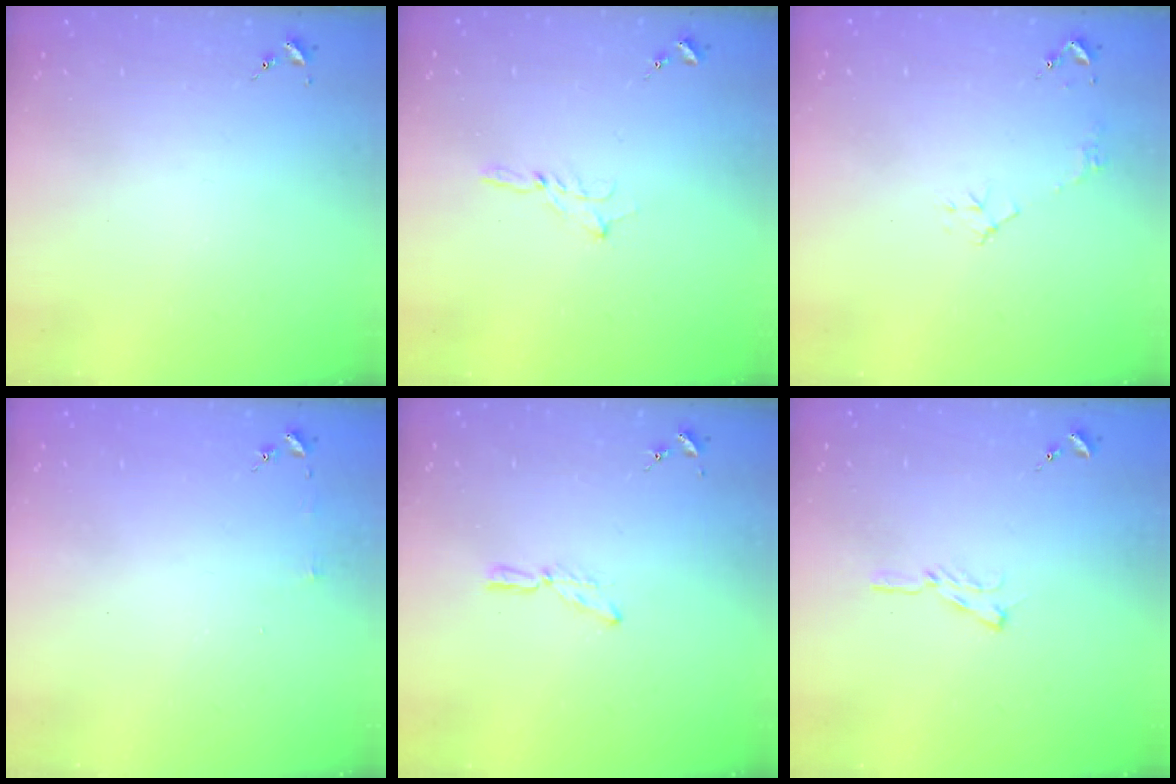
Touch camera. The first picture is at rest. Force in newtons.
{"total": 2.5, "press": 2.5, "slide": 0.2}
{"total": 5.3, "press": 5.3, "slide": 0.7}
{"total": 3.0, "press": 3.0, "slide": 0.3}
{"total": 6.4, "press": 6.4, "slide": 0.3}
{"total": 5.8, "press": 5.8, "slide": 0.6}